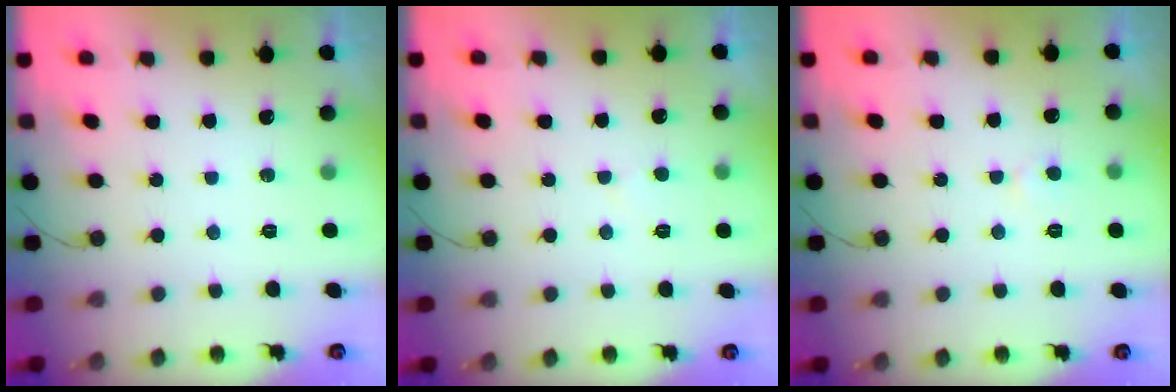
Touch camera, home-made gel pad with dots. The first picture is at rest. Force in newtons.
{"total": 3.9, "press": 3.9, "slide": 0.3}
{"total": 3.7, "press": 3.7, "slide": 0.4}